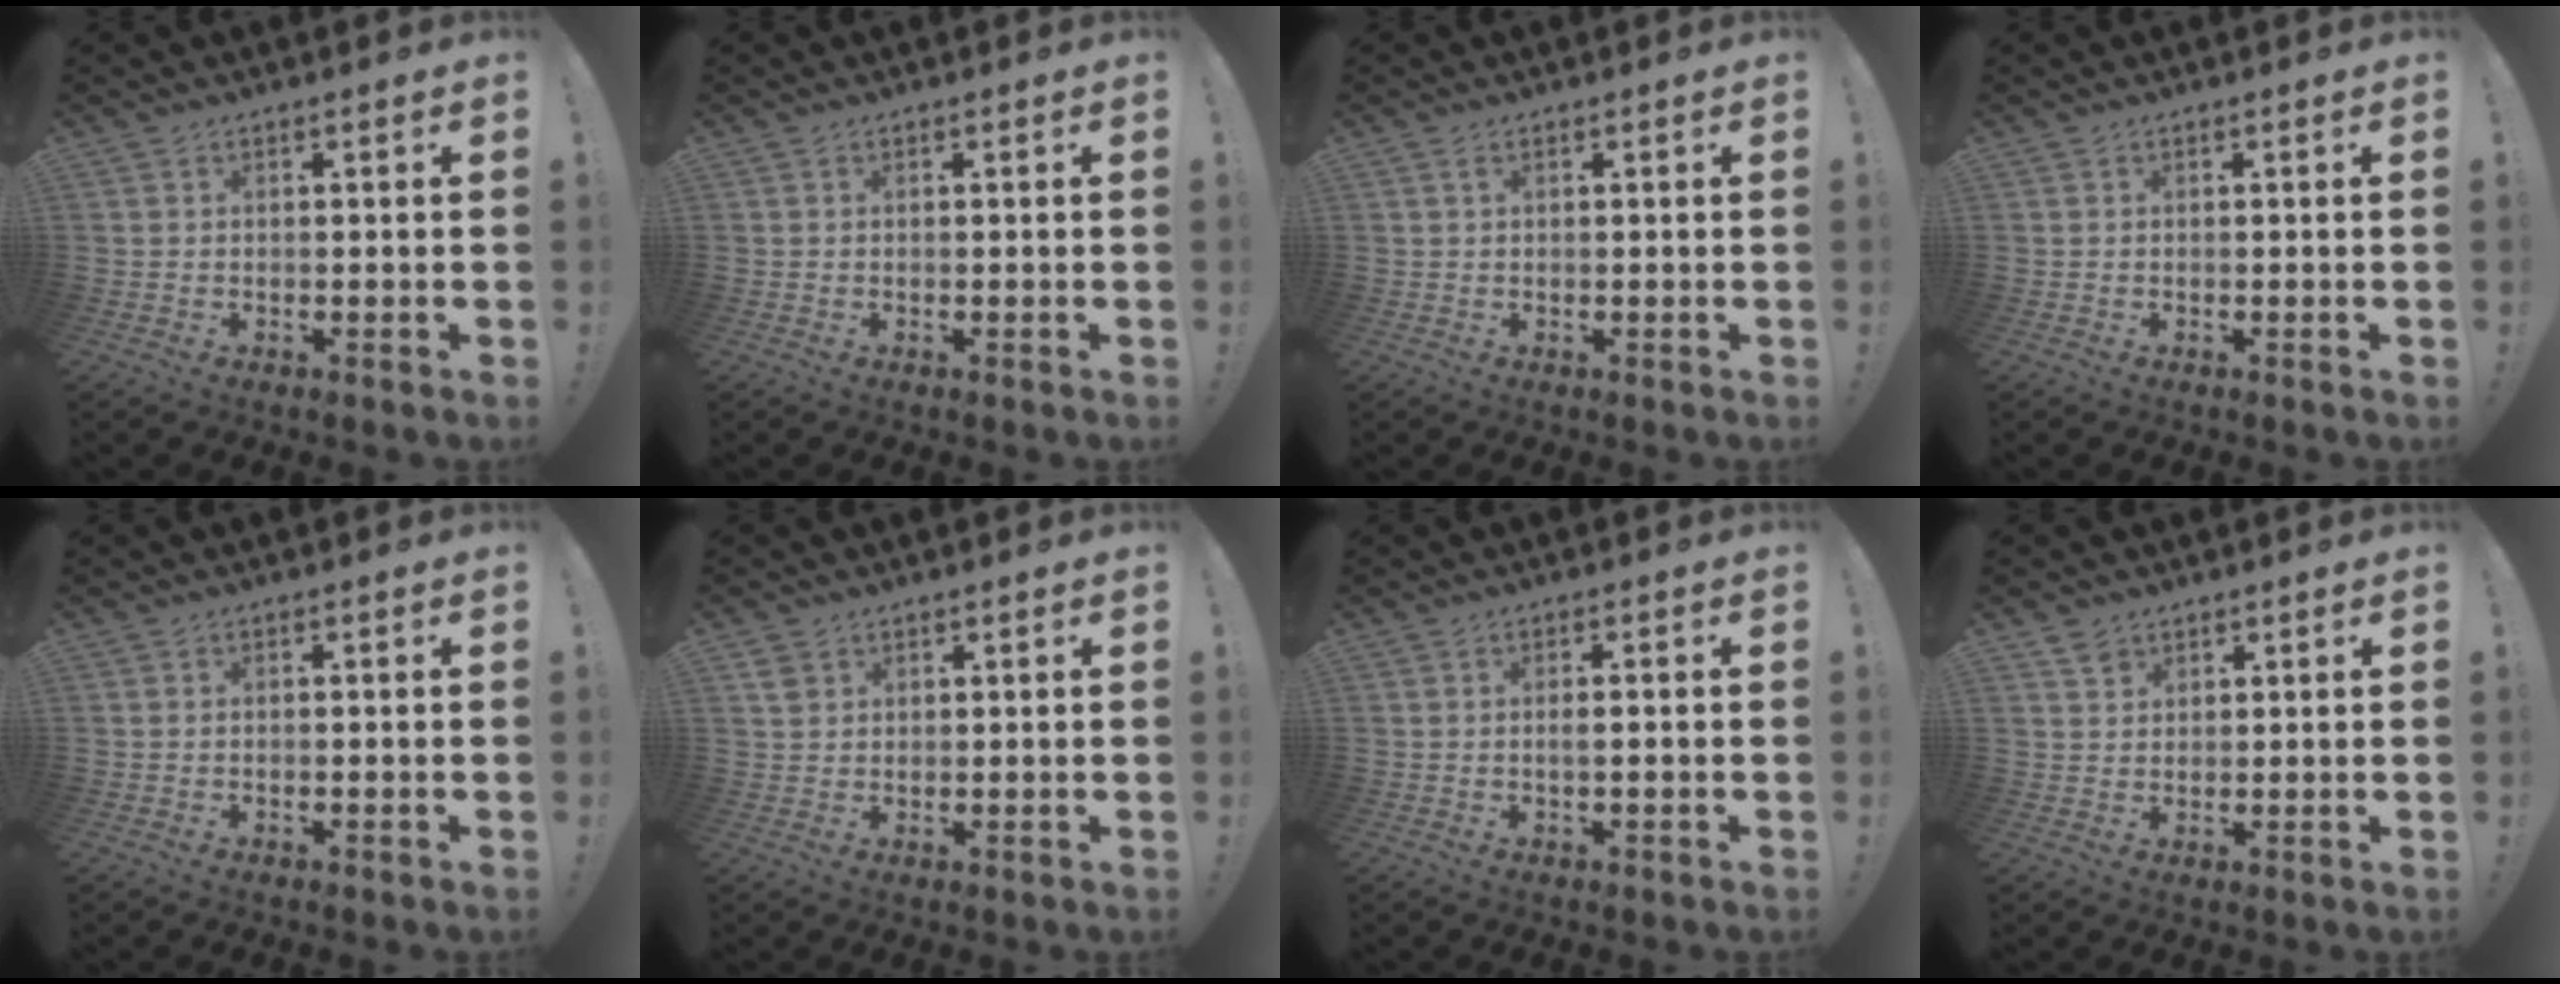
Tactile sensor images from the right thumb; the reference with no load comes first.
{"total": 0.0}
{"total": 1.3, "force": [0.5, 0.5, 1.0], "torque": [-0.017, 0.001, 0.007]}
{"total": 0.0}
{"total": 0.8, "force": [-0.7, -0.2, 0.2], "torque": [-0.010, 0.002, -0.012]}
{"total": 2.7, "force": [1.6, 2.1, 0.8], "torque": [-0.011, -0.004, 0.030]}
{"total": 1.8, "force": [-0.5, 0.0, 1.7], "torque": [-0.032, 0.001, -0.012]}
{"total": 2.8, "force": [2.1, 1.8, 0.6], "torque": [-0.002, -0.012, 0.038]}